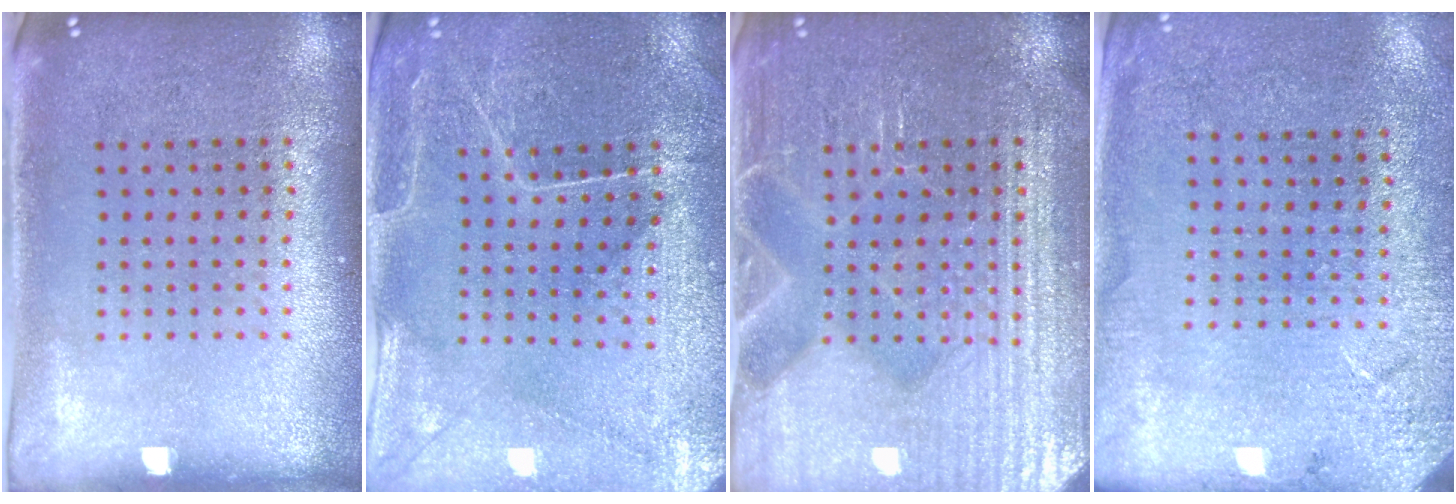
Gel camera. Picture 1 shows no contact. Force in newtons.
{"total": 0.8, "press": 0.7, "slide": 0.4}
{"total": 4.5, "press": 4.4, "slide": 0.9}
{"total": 2.6, "press": 2.6, "slide": 0.4}